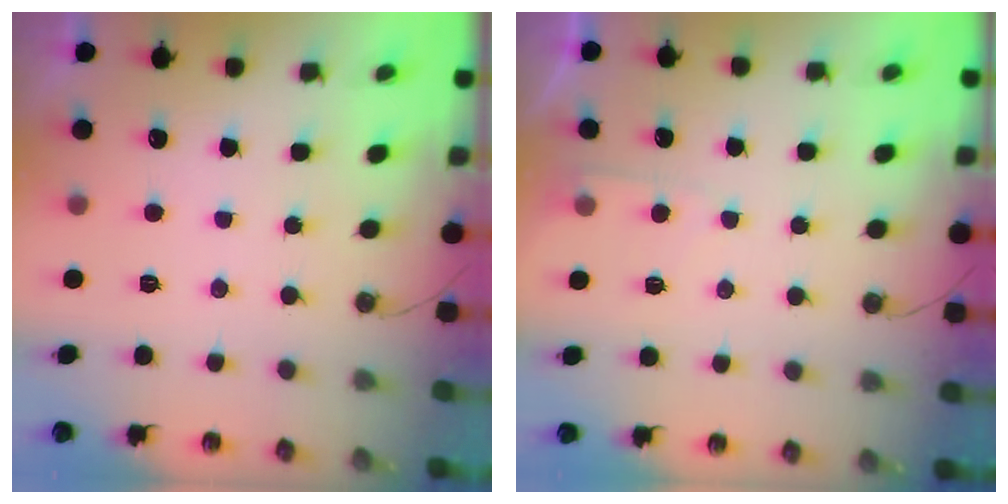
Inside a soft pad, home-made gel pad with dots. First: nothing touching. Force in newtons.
{"total": 3.7, "press": 3.7, "slide": 0.5}